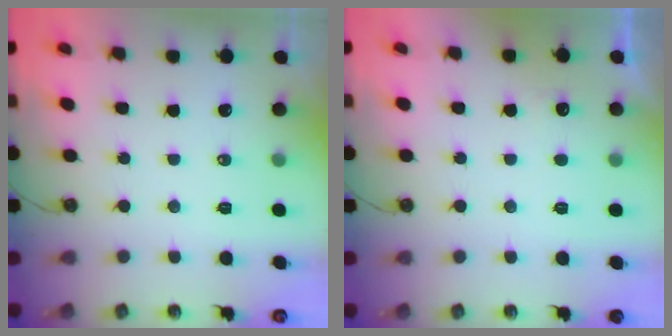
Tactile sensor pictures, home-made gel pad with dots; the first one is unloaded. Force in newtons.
{"total": 1.2, "press": 0.9, "slide": 0.8}